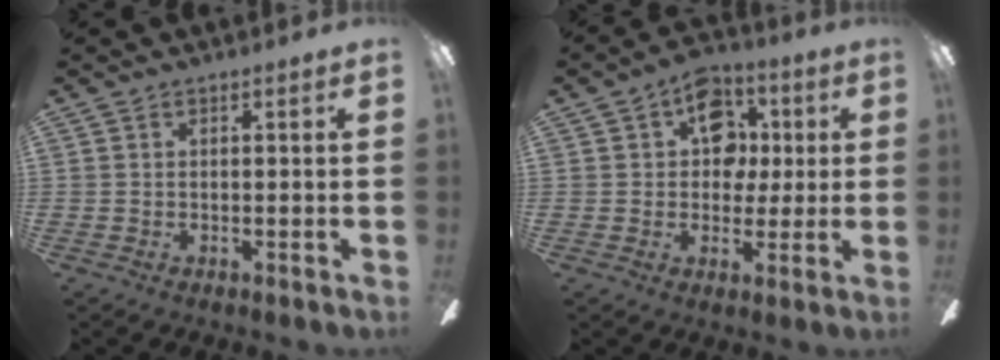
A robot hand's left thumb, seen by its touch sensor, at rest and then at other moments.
{"total": 11.9, "force": [3.7, 9.3, 6.5], "torque": [-0.081, 0.000, 0.066]}